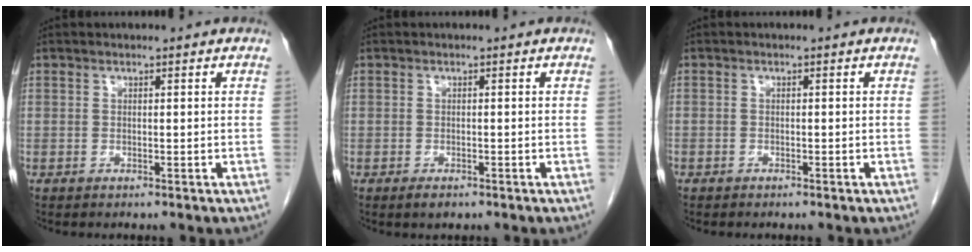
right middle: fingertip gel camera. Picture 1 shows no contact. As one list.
[{"total": 1.4, "force": [-0.9, 0.6, 0.9], "torque": [-0.014, -0.001, -0.010]}, {"total": 0.7, "force": [-0.5, 0.5, 0.0], "torque": [-0.008, 0.003, -0.011]}]